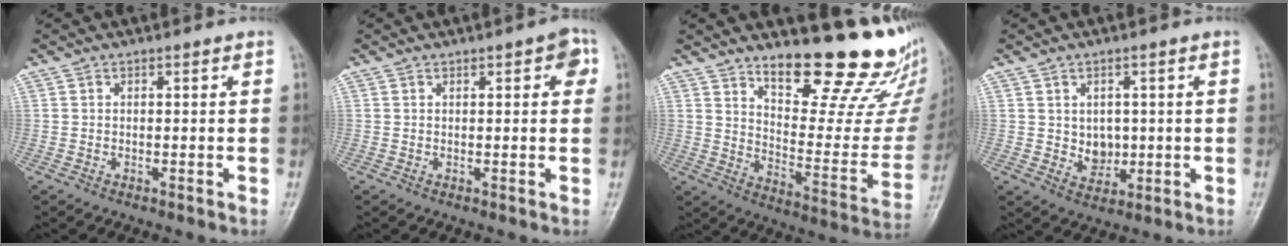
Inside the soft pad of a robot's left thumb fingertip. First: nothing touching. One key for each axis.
{"total": 3.4, "fx": 1.3, "fy": 1.4, "fz": 2.8, "tx": -0.022, "ty": 0.002, "tz": 0.010}
{"total": 21.7, "fx": 17.6, "fy": 6.4, "fz": 10.8, "tx": -0.100, "ty": -0.147, "tz": 0.245}
{"total": 4.6, "fx": 0.4, "fy": 3.7, "fz": 2.6, "tx": -0.018, "ty": -0.007, "tz": 0.016}